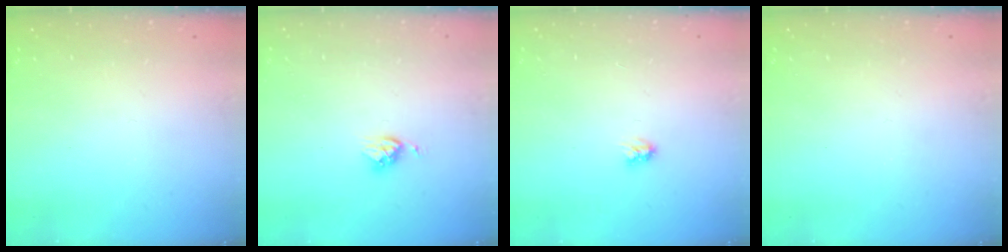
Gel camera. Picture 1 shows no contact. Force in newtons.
{"total": 4.0, "press": 4.0, "slide": 0.4}
{"total": 3.0, "press": 3.0, "slide": 0.3}
{"total": 0.0}